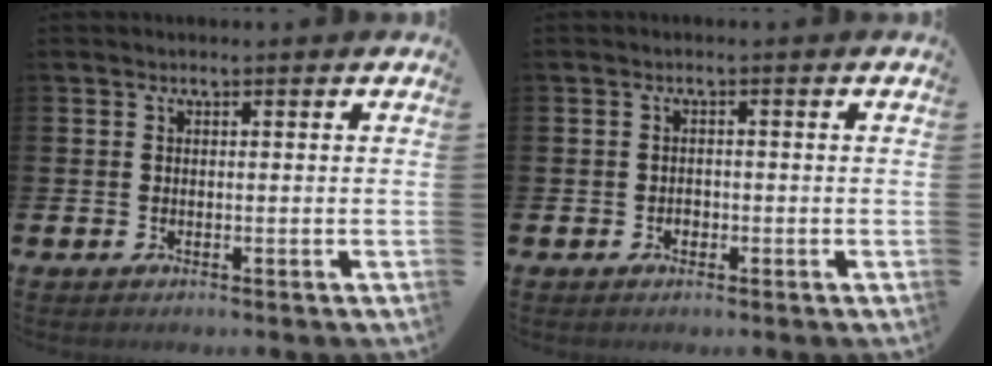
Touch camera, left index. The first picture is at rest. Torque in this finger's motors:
{"motor_torque": [0.03, 0.03, 0.00, 0.00]}